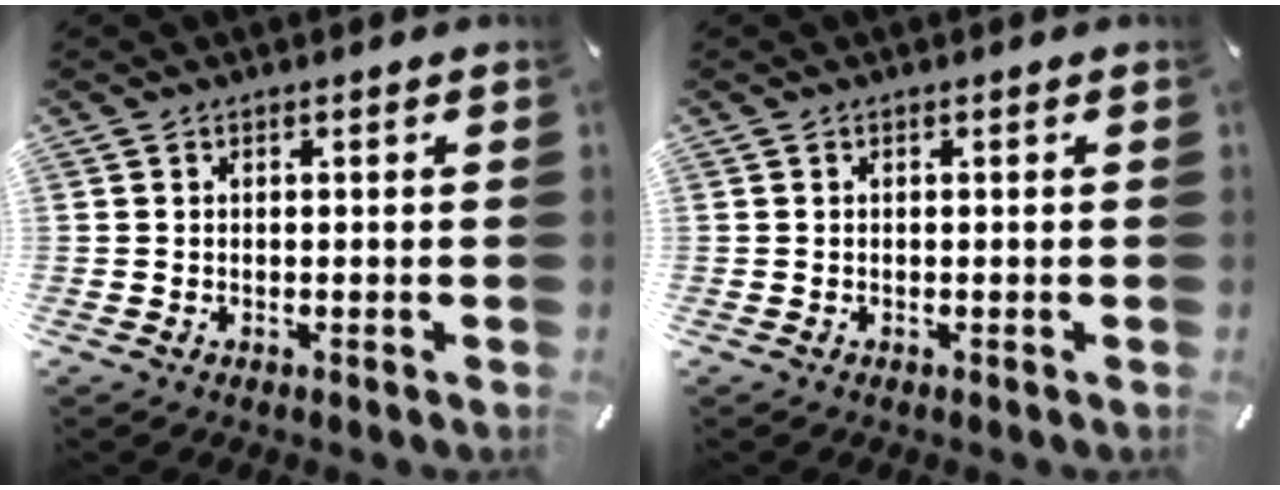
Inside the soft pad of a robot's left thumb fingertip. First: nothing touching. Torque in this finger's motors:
{"motor_torque": [0.00, 0.00, 0.00, 0.00, 0.00]}